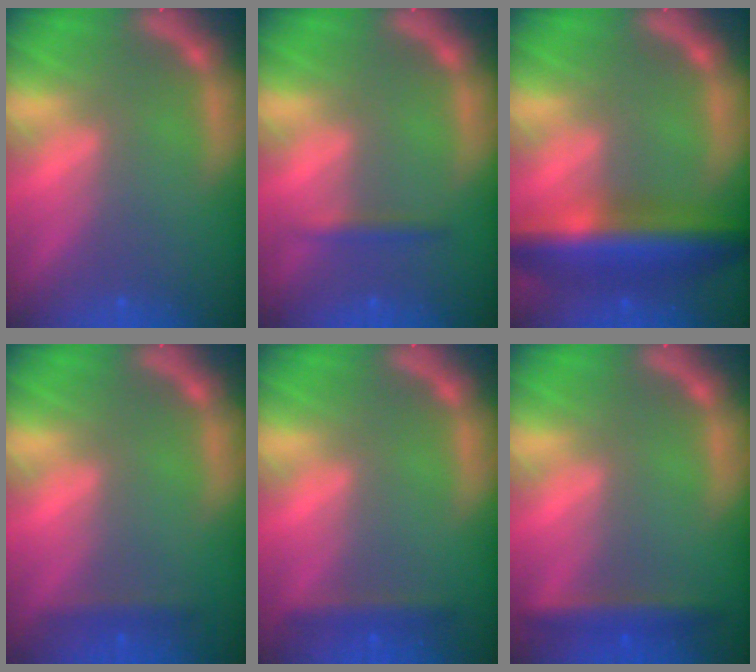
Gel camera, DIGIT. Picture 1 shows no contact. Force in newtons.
{"total": 1.4}
{"total": 8.5}
{"total": 1.4}
{"total": 1.9}
{"total": 2.9}